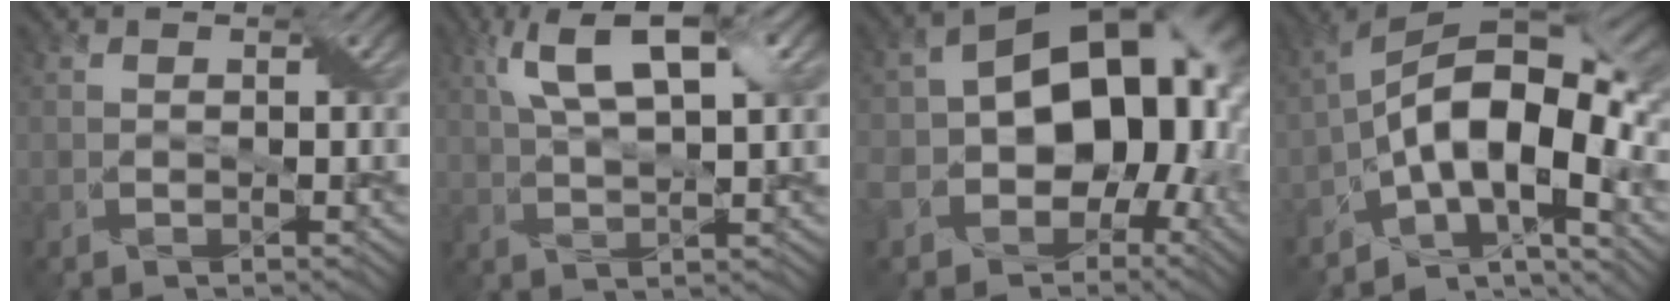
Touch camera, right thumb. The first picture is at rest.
{"total": 8.7, "force": [4.3, 2.2, 7.2], "torque": [-0.140, 0.016, 0.074]}
{"total": 18.6, "force": [-3.1, 14.2, 11.6], "torque": [-0.173, -0.012, -0.084]}
{"total": 14.6, "force": [-5.2, 6.9, 11.9], "torque": [-0.194, 0.006, -0.104]}